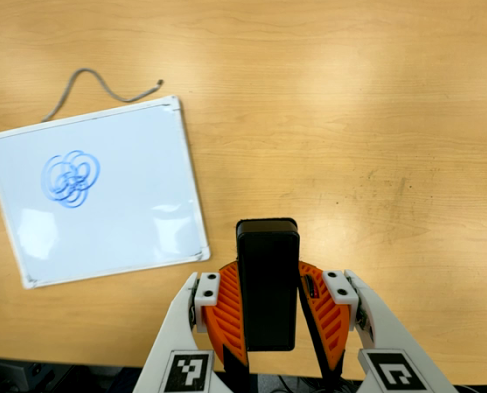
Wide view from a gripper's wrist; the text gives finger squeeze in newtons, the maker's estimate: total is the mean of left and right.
{"total": 6.1, "left": 5.4, "right": 6.7}